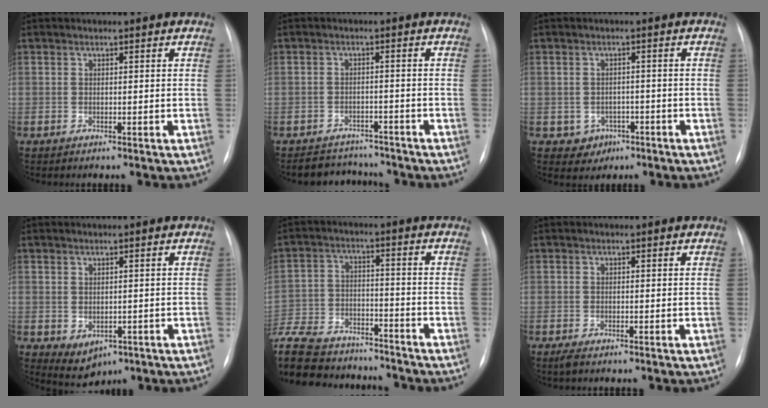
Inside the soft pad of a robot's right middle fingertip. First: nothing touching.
{"total": 6.2, "force": [-5.8, 2.2, 0.3], "torque": [0.001, 0.010, -0.081]}
{"total": 3.5, "force": [-1.5, 3.1, 0.6], "torque": [-0.003, 0.010, -0.012]}
{"total": 3.8, "force": [-1.1, 2.7, 2.4], "torque": [-0.036, -0.005, 0.002]}
{"total": 25.8, "force": [-21.8, 9.0, 10.6], "torque": [-0.312, -0.037, -0.340]}
{"total": 1.1, "force": [-0.8, 0.3, 0.7], "torque": [-0.018, -0.003, -0.013]}